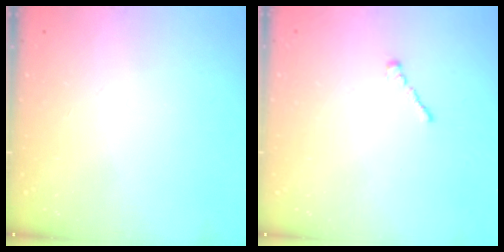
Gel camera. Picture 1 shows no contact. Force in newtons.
{"total": 1.4, "press": 1.3, "slide": 0.5}